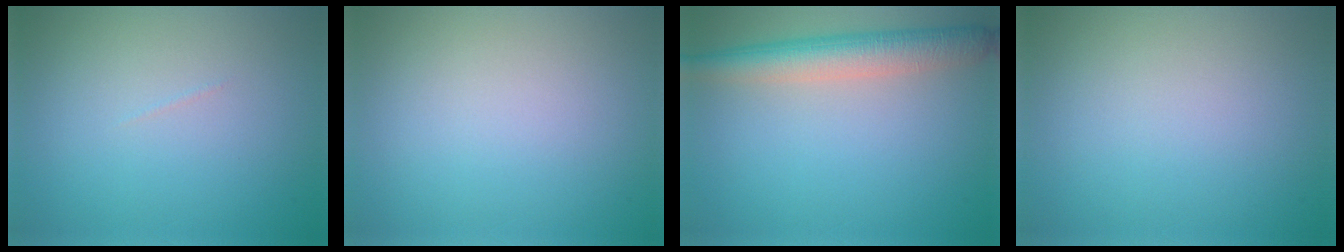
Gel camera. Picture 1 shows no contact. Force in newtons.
{"total": 0.0}
{"total": 4.9, "press": 4.9, "slide": 0.3}
{"total": 0.0}